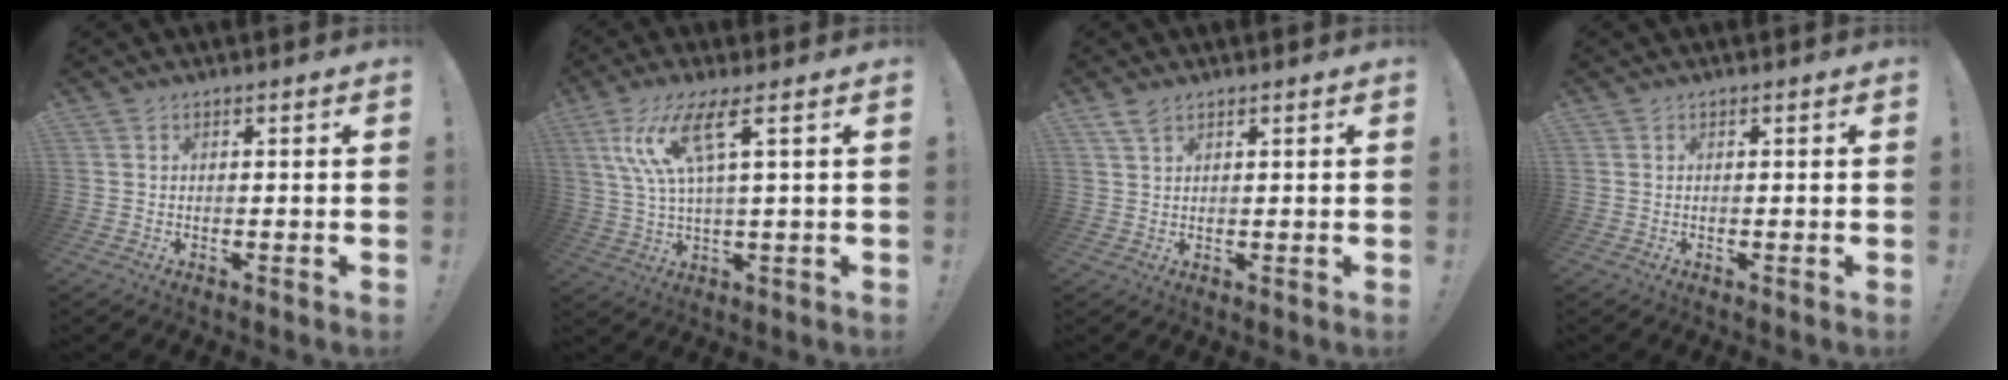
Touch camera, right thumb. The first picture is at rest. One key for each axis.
{"total": 12.0, "fx": 5.1, "fy": 2.0, "fz": 10.7, "tx": -0.219, "ty": -0.006, "tz": 0.087}
{"total": 3.2, "fx": 2.3, "fy": 1.3, "fz": 1.8, "tx": -0.037, "ty": -0.006, "tz": 0.042}
{"total": 0.0}